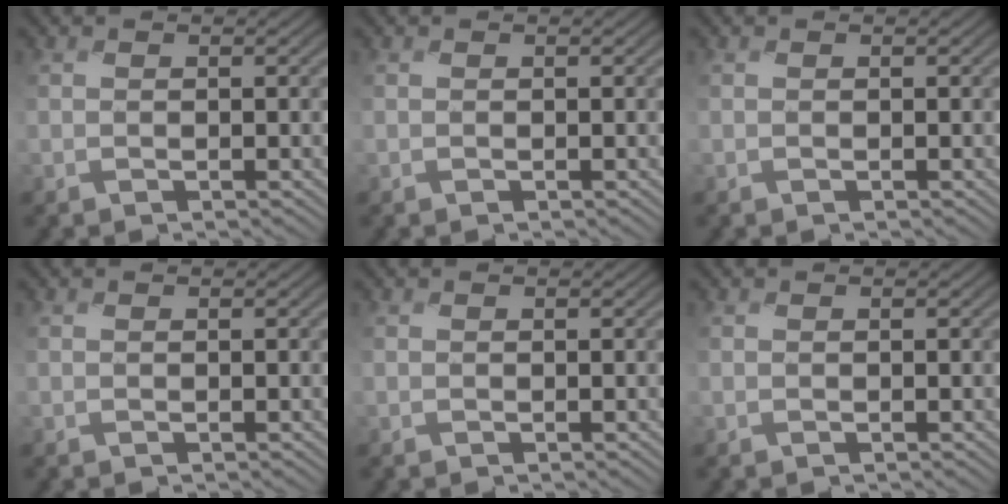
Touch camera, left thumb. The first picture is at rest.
{"total": 0.0}
{"total": 0.0}
{"total": 0.0}
{"total": 0.0}
{"total": 0.0}